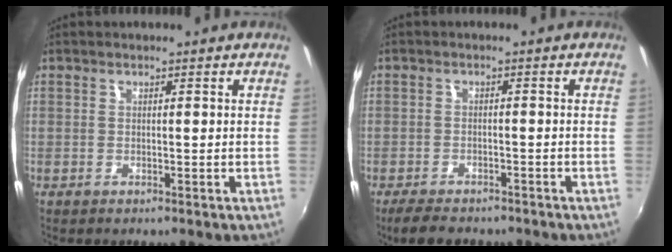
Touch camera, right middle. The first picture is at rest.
{"total": 6.8, "force": [-5.7, 2.4, 3.0], "torque": [-0.074, -0.015, -0.093]}